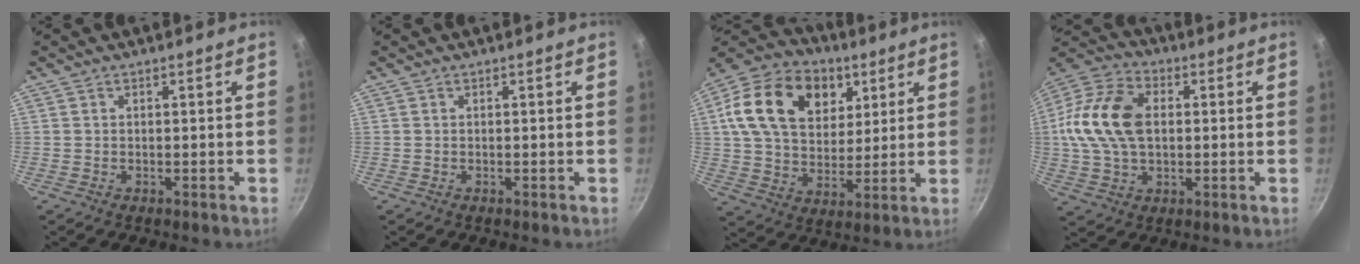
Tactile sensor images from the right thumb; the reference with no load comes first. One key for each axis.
{"total": 0.0}
{"total": 21.9, "fx": 7.7, "fy": 15.5, "fz": 13.4, "tx": -0.215, "ty": -0.003, "tz": 0.125}
{"total": 17.0, "fx": 1.5, "fy": 11.4, "fz": 12.6, "tx": -0.232, "ty": 0.025, "tz": 0.014}